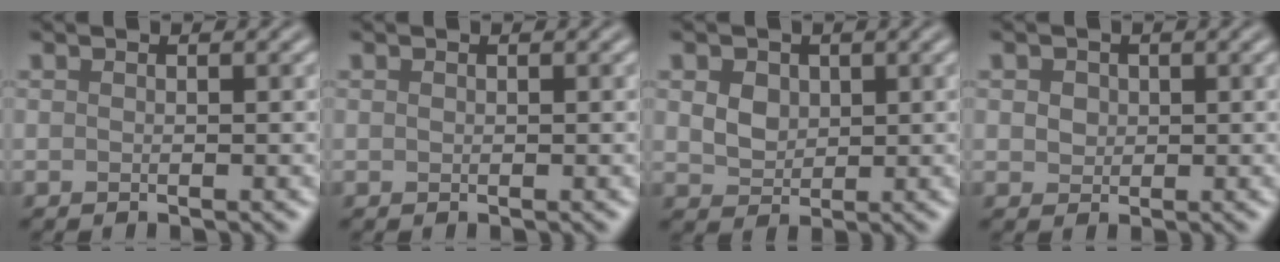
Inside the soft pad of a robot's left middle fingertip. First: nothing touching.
{"total": 0.0}
{"total": 3.6, "force": [1.4, 2.7, 1.9], "torque": [-0.048, 0.012, 0.023]}
{"total": 1.7, "force": [0.5, 1.4, 0.7], "torque": [-0.012, 0.006, 0.002]}